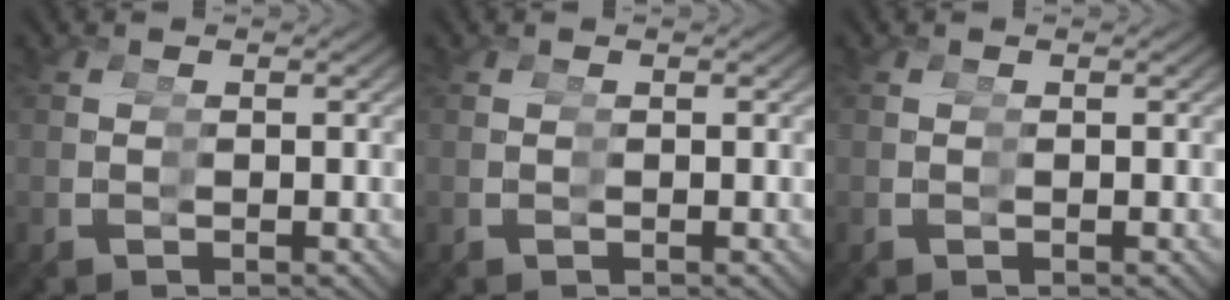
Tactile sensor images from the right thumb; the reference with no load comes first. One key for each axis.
{"total": 0.0}
{"total": 0.0}